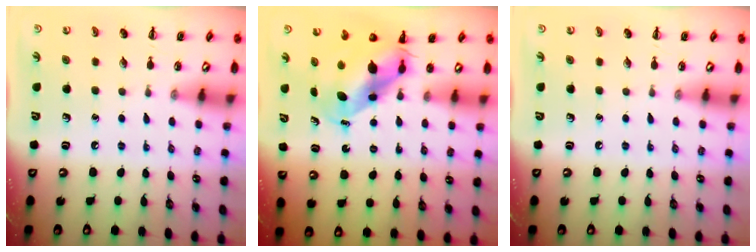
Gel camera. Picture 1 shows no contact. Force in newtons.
{"total": 7.1, "press": 6.9, "slide": 1.6}
{"total": 0.0}